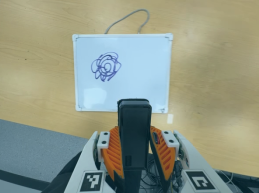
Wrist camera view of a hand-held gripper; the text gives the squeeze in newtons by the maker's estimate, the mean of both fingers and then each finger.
{"total": 4.1, "left": 2.6, "right": 5.5}